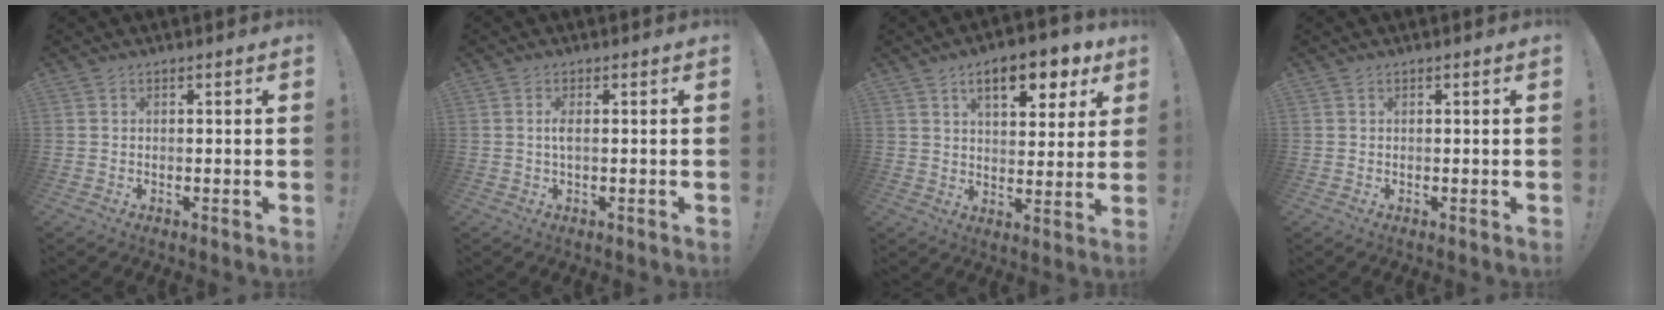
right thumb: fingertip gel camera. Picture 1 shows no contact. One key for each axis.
{"total": 2.2, "fx": 0.1, "fy": 0.4, "fz": 2.2, "tx": -0.049, "ty": 0.004, "tz": 0.001}
{"total": 12.5, "fx": 6.5, "fy": 5.0, "fz": 9.4, "tx": -0.131, "ty": -0.029, "tz": 0.105}
{"total": 0.0}